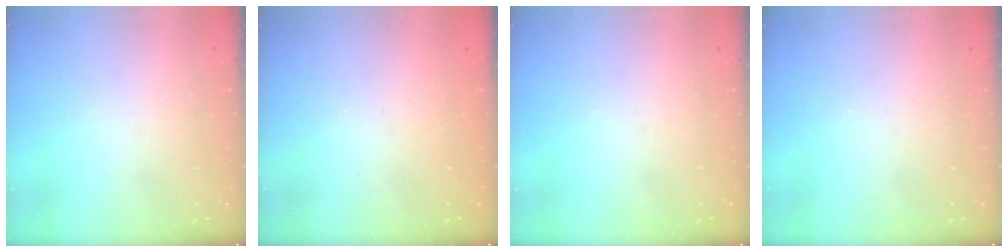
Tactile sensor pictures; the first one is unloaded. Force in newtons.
{"total": 1.0, "press": 1.0, "slide": 0.1}
{"total": 0.0}
{"total": 0.0}